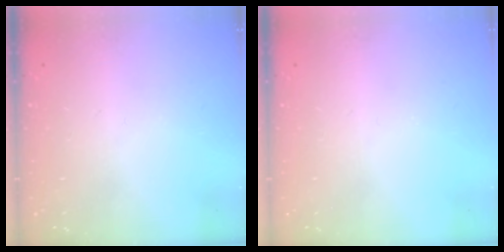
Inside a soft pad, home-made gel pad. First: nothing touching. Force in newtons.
{"total": 0.0}